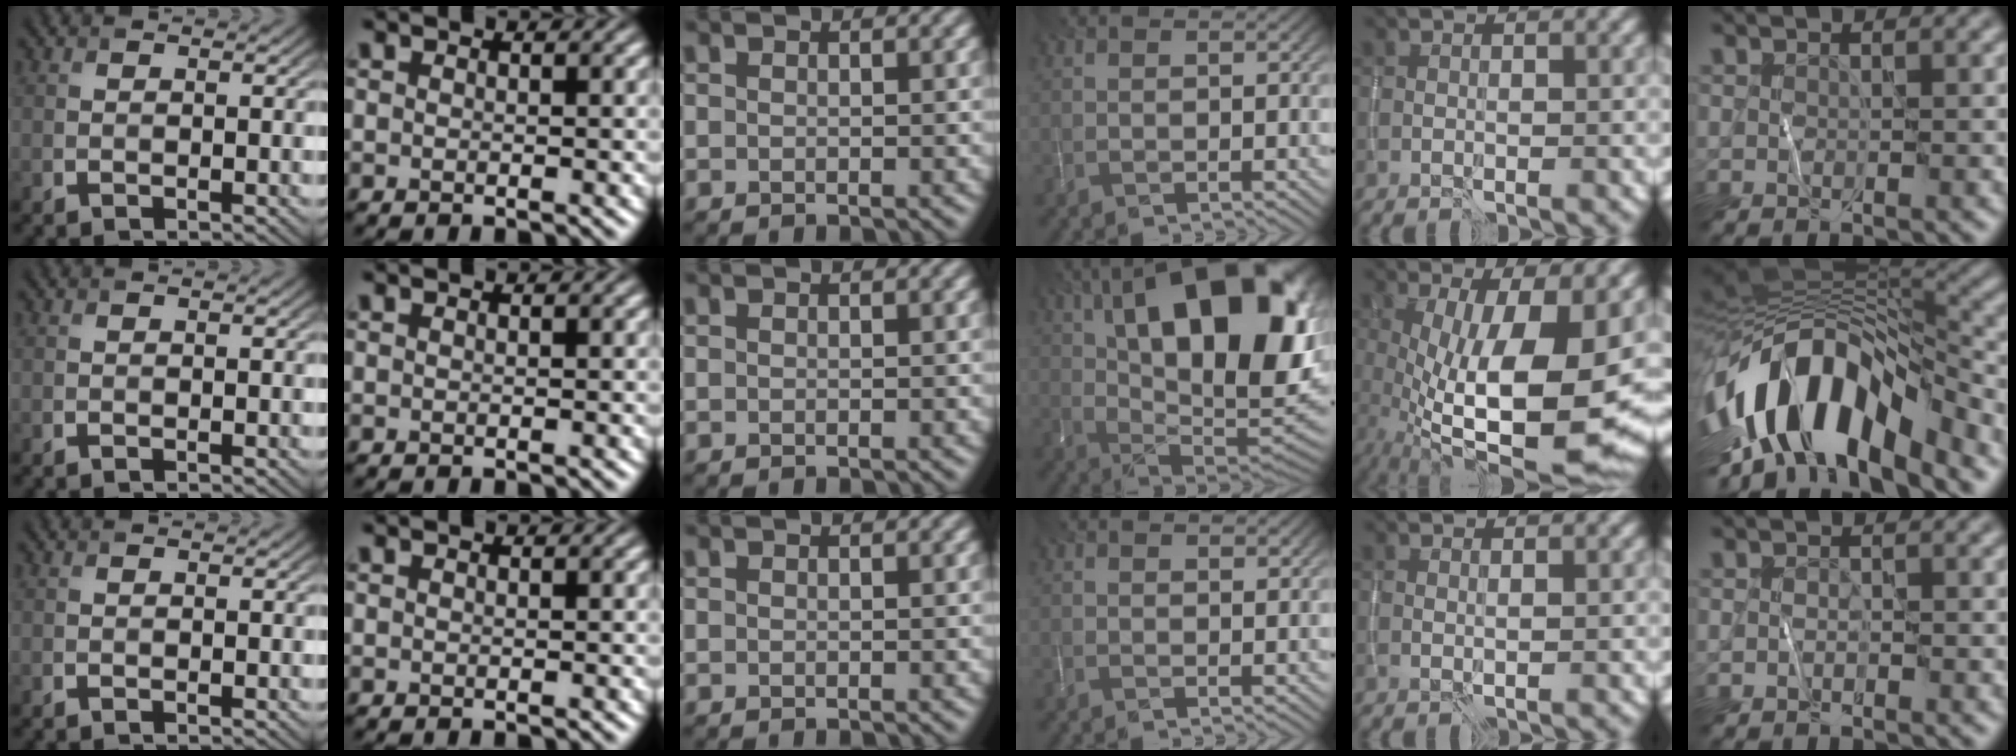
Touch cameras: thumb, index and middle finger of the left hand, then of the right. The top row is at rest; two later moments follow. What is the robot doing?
{"motion": "wipe", "object": "whiteboard"}